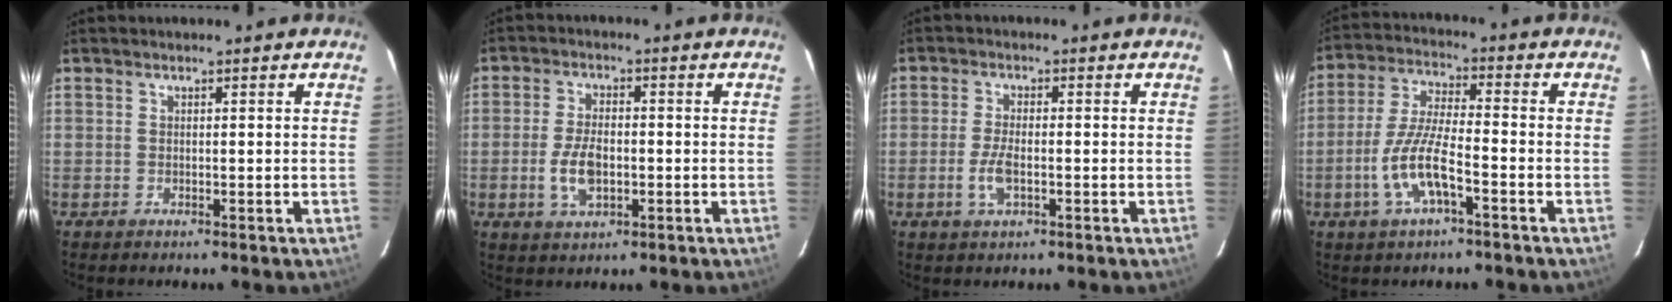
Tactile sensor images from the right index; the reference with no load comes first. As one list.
[{"total": 6.7, "force": [-1.6, 3.5, 5.4], "torque": [-0.115, -0.002, -0.027]}, {"total": 4.4, "force": [-1.5, 1.7, 3.8], "torque": [-0.083, -0.004, -0.029]}, {"total": 9.9, "force": [-4.3, 2.3, 8.6], "torque": [-0.184, -0.004, -0.081]}]